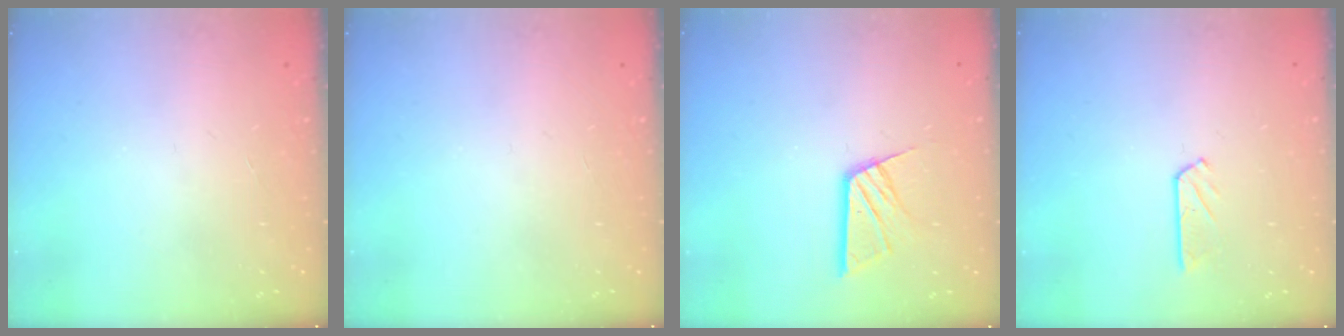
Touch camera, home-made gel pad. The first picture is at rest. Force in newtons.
{"total": 0.0}
{"total": 11.0, "press": 11.0, "slide": 1.2}
{"total": 3.4, "press": 3.4, "slide": 0.4}